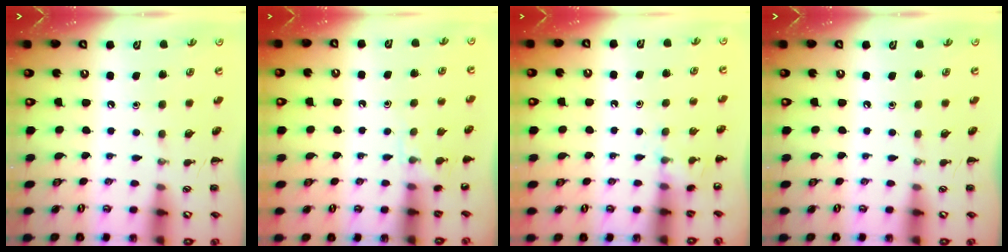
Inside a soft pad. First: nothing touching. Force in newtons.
{"total": 4.6, "press": 4.4, "slide": 1.4}
{"total": 5.2, "press": 5.0, "slide": 1.4}
{"total": 0.0}